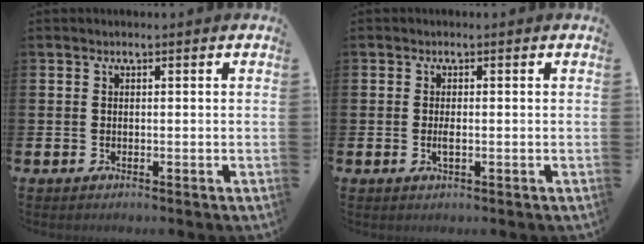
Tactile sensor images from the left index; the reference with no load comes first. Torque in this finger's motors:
{"motor_torque": [0.40, 0.02, 0.01, 0.01]}